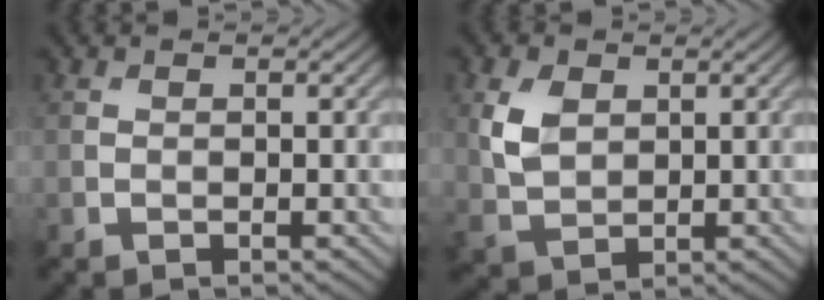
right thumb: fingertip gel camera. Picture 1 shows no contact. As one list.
[{"total": 4.8, "force": [1.5, 3.4, 3.1], "torque": [-0.082, -0.001, 0.030]}]